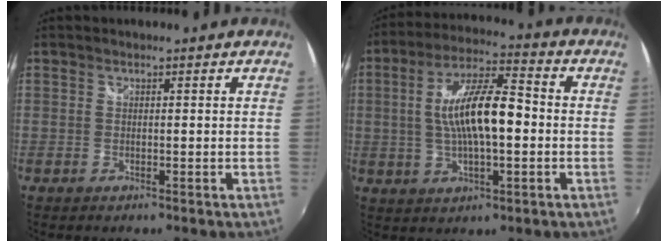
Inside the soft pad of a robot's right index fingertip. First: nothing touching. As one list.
[{"total": 13.3, "force": [-0.4, 4.1, 12.7], "torque": [-0.235, 0.012, -0.008]}]